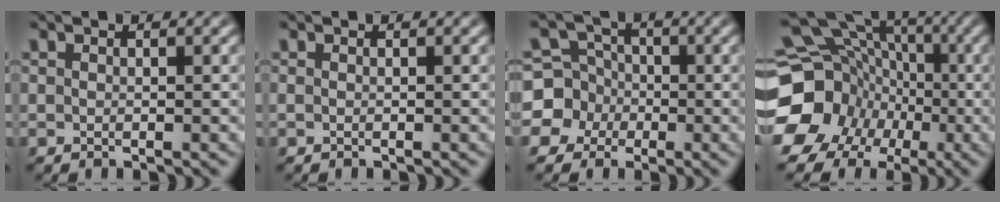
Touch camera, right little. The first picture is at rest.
{"total": 0.0}
{"total": 9.3, "force": [-1.8, 8.8, 2.7], "torque": [-0.074, -0.040, -0.031]}
{"total": 17.6, "force": [-1.0, 15.5, 8.3], "torque": [-0.170, -0.046, -0.021]}